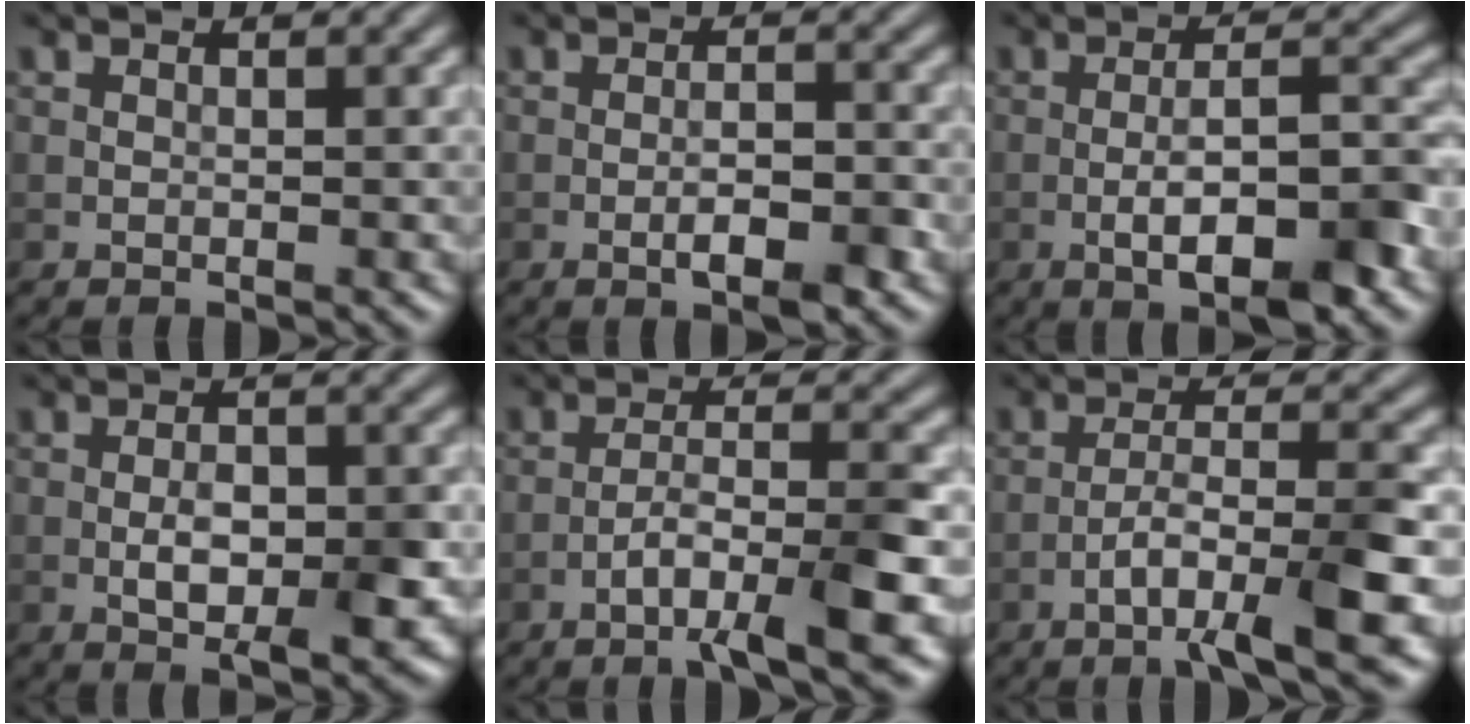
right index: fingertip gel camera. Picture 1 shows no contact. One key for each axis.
{"total": 3.5, "fx": -1.4, "fy": 1.1, "fz": 3.1, "tx": -0.055, "ty": 0.001, "tz": -0.024}
{"total": 7.5, "fx": -3.0, "fy": 2.1, "fz": 6.6, "tx": -0.105, "ty": 0.008, "tz": -0.051}
{"total": 5.1, "fx": -1.3, "fy": 2.1, "fz": 4.4, "tx": -0.075, "ty": 0.000, "tz": -0.021}
{"total": 6.7, "fx": -3.4, "fy": 1.2, "fz": 5.7, "tx": -0.095, "ty": 0.010, "tz": -0.058}
{"total": 7.6, "fx": -3.6, "fy": 1.6, "fz": 6.6, "tx": -0.108, "ty": 0.009, "tz": -0.061}